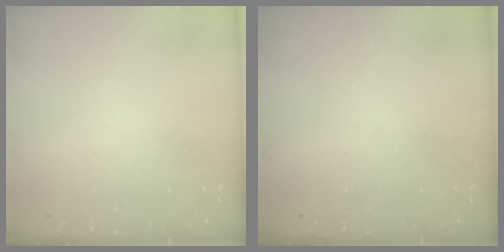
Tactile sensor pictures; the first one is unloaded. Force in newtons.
{"total": 0.0}